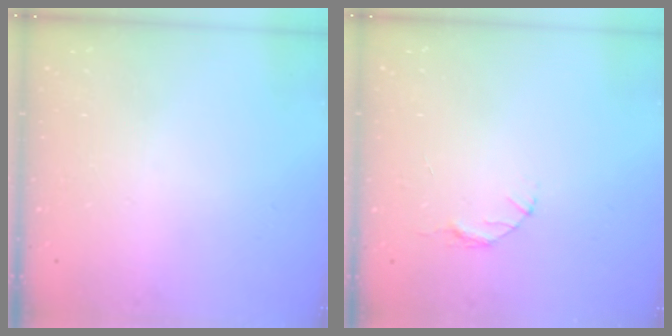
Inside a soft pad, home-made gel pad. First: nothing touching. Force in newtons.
{"total": 3.2, "press": 3.2, "slide": 0.4}